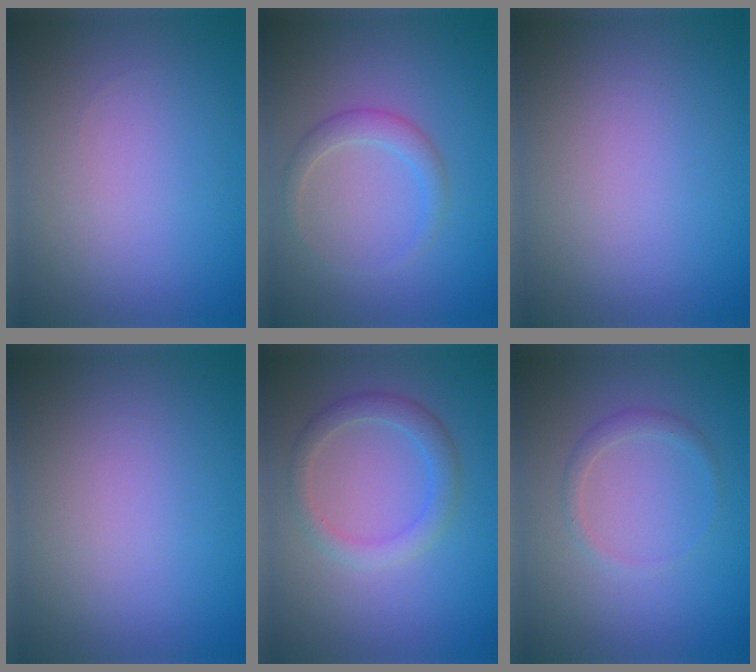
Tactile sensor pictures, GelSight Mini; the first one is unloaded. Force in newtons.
{"total": 1.9, "press": 1.9, "slide": 0.1}
{"total": 0.0}
{"total": 0.0}
{"total": 2.4, "press": 2.4, "slide": 0.2}
{"total": 1.2, "press": 1.2, "slide": 0.2}